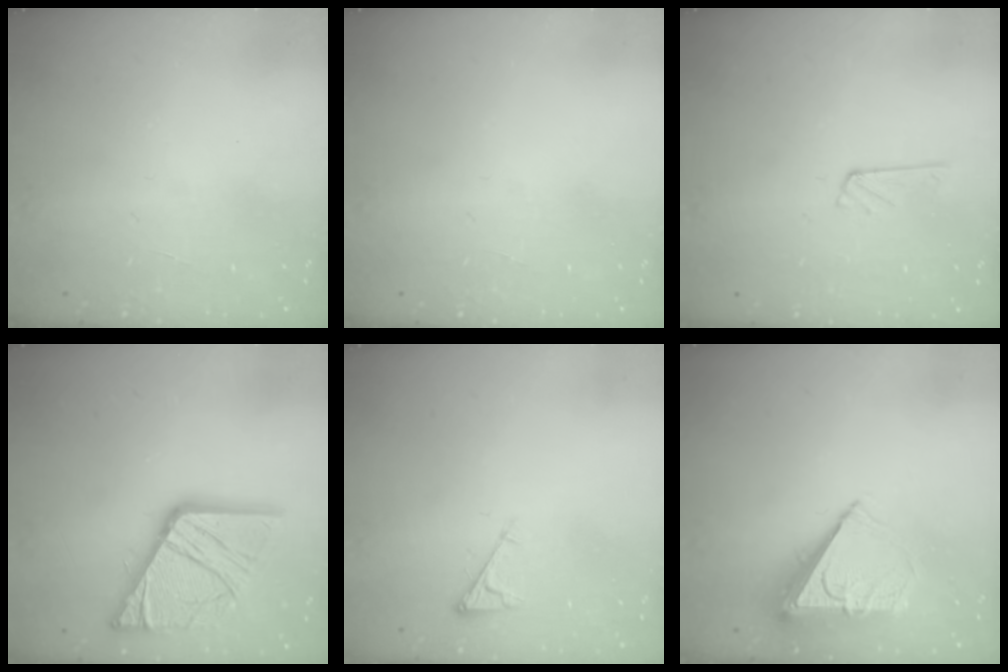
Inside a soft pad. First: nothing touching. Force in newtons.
{"total": 0.0}
{"total": 4.6, "press": 4.5, "slide": 0.4}
{"total": 19.0, "press": 18.9, "slide": 2.4}
{"total": 2.8, "press": 2.7, "slide": 0.4}
{"total": 8.4, "press": 8.3, "slide": 1.3}